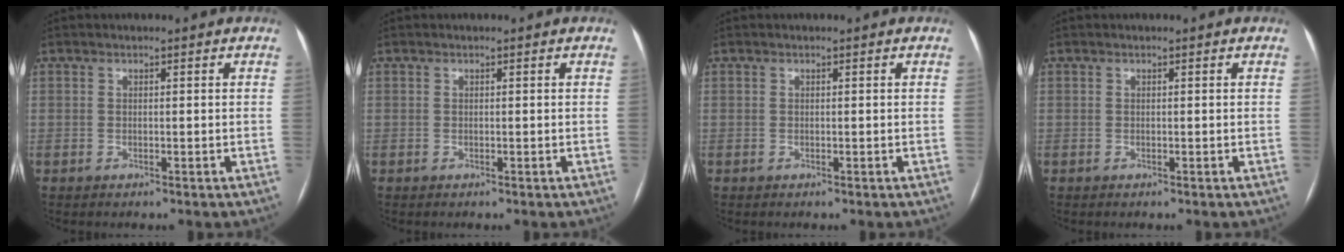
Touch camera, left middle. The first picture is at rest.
{"total": 0.0}
{"total": 0.0}
{"total": 0.0}